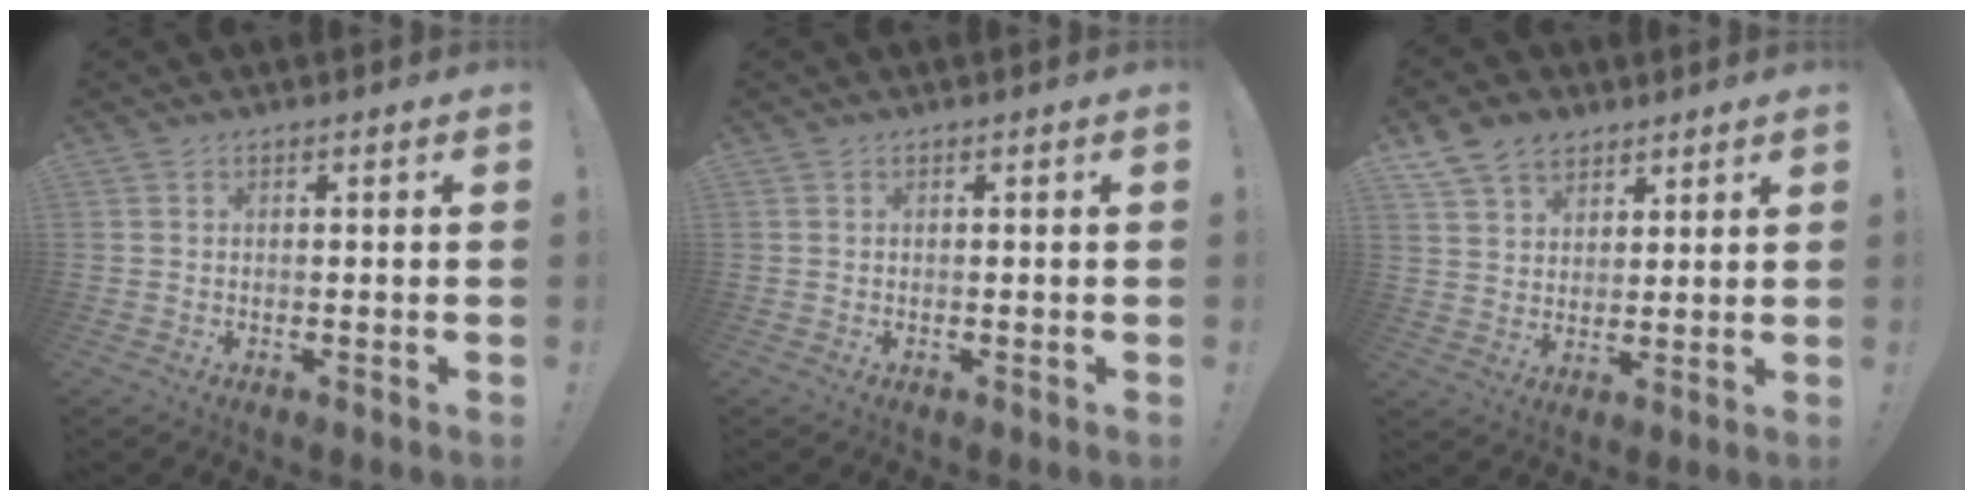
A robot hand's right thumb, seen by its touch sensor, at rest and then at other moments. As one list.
[{"total": 0.0}, {"total": 9.7, "force": [6.4, 6.5, 3.2], "torque": [-0.052, -0.038, 0.126]}]